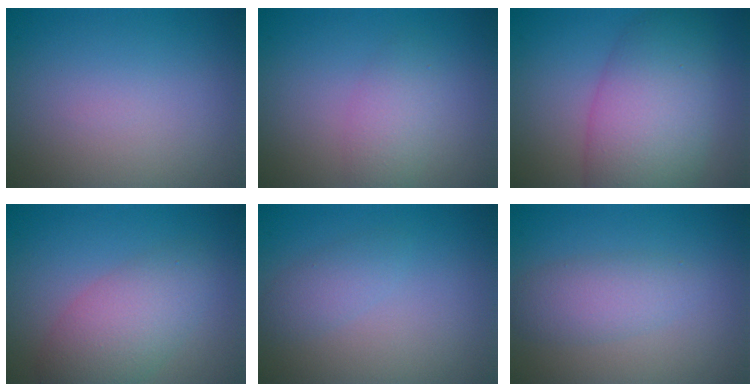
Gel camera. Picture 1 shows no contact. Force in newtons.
{"total": 2.4, "press": 2.4, "slide": 0.1}
{"total": 8.5, "press": 8.5, "slide": 0.2}
{"total": 5.0, "press": 5.0, "slide": 0.3}
{"total": 1.6, "press": 1.6, "slide": 0.0}
{"total": 2.9, "press": 2.9, "slide": 0.1}